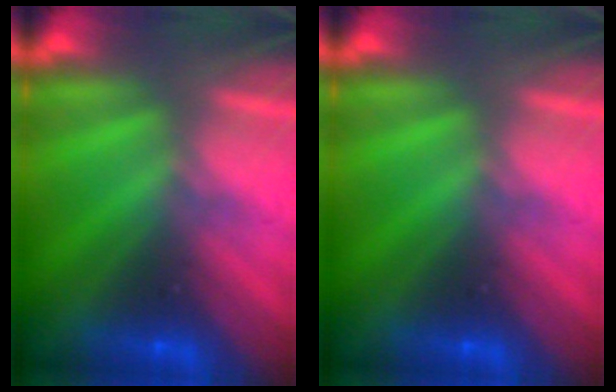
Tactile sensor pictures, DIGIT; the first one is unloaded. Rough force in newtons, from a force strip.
{"total": 0.0}